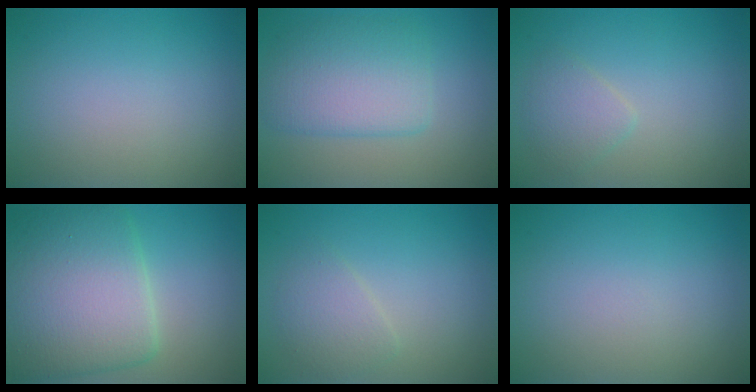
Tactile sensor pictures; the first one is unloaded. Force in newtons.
{"total": 4.9, "press": 4.9, "slide": 0.2}
{"total": 1.8, "press": 1.8, "slide": 0.0}
{"total": 9.1, "press": 9.1, "slide": 0.2}
{"total": 2.1, "press": 2.1, "slide": 0.0}
{"total": 0.0}